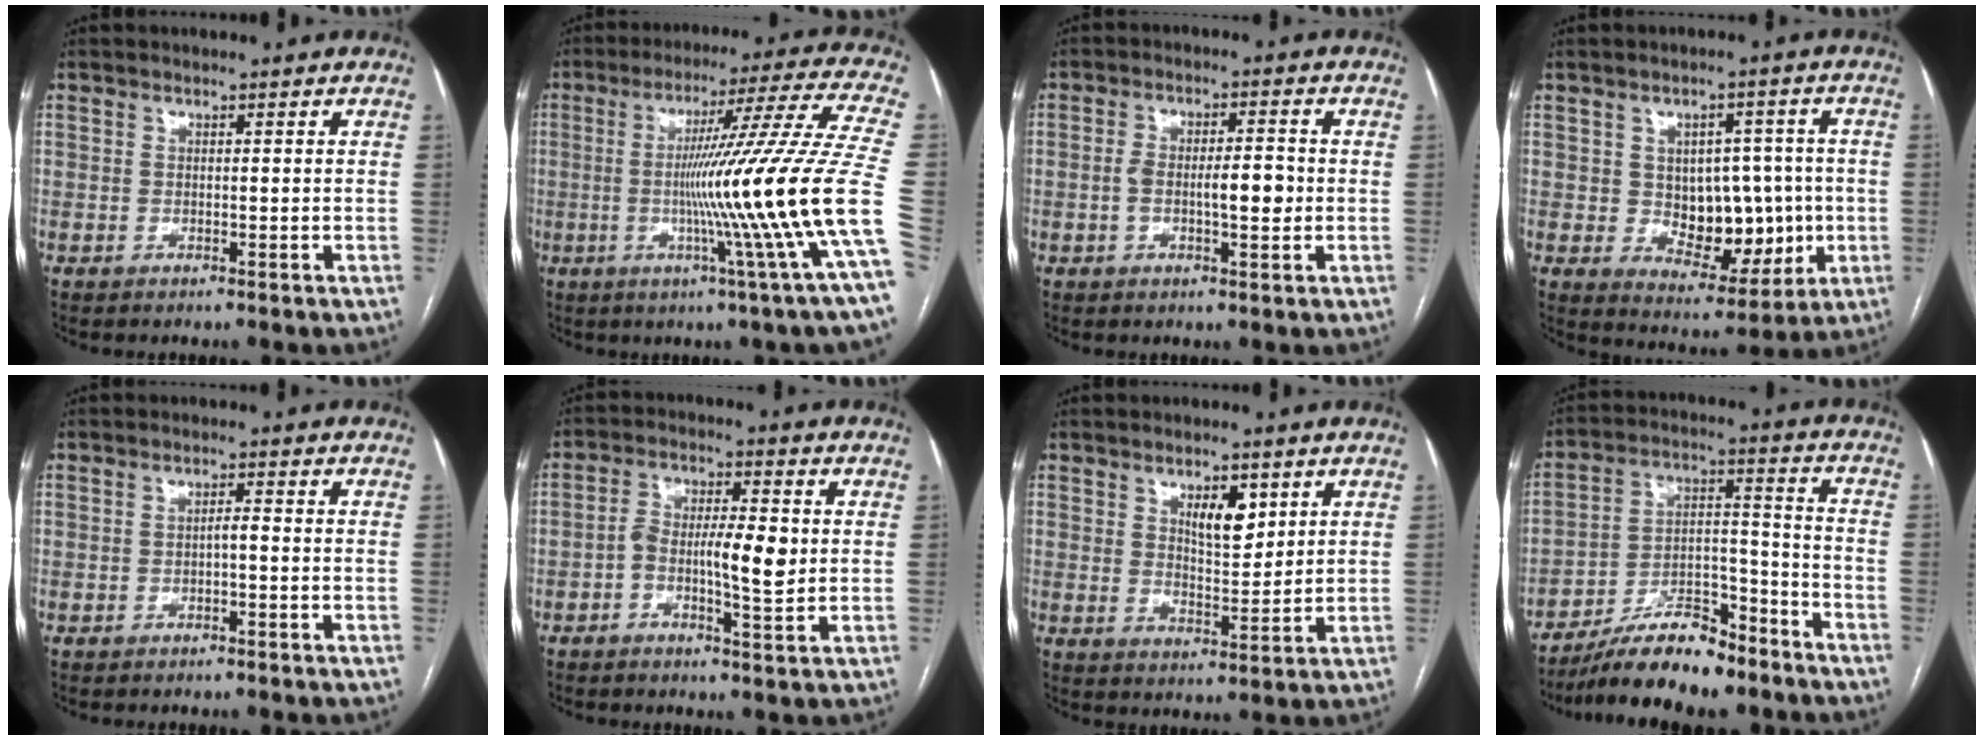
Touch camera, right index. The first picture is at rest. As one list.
[{"total": 23.6, "force": [-3.9, -3.3, 23.0], "torque": [-0.290, -0.017, -0.086]}, {"total": 6.2, "force": [-0.8, 1.8, 5.9], "torque": [-0.105, 0.012, -0.010]}, {"total": 11.0, "force": [-0.5, 6.9, 8.5], "torque": [-0.115, 0.019, 0.009]}, {"total": 0.6, "force": [-0.3, 0.0, 0.6], "torque": [-0.009, 0.002, -0.004]}, {"total": 7.2, "force": [-0.8, 1.9, 6.9], "torque": [-0.125, 0.012, -0.014]}, {"total": 5.7, "force": [2.7, 2.3, 4.5], "torque": [-0.075, -0.003, 0.049]}, {"total": 14.1, "force": [-11.6, 3.2, 7.3], "torque": [-0.122, 0.020, -0.201]}]